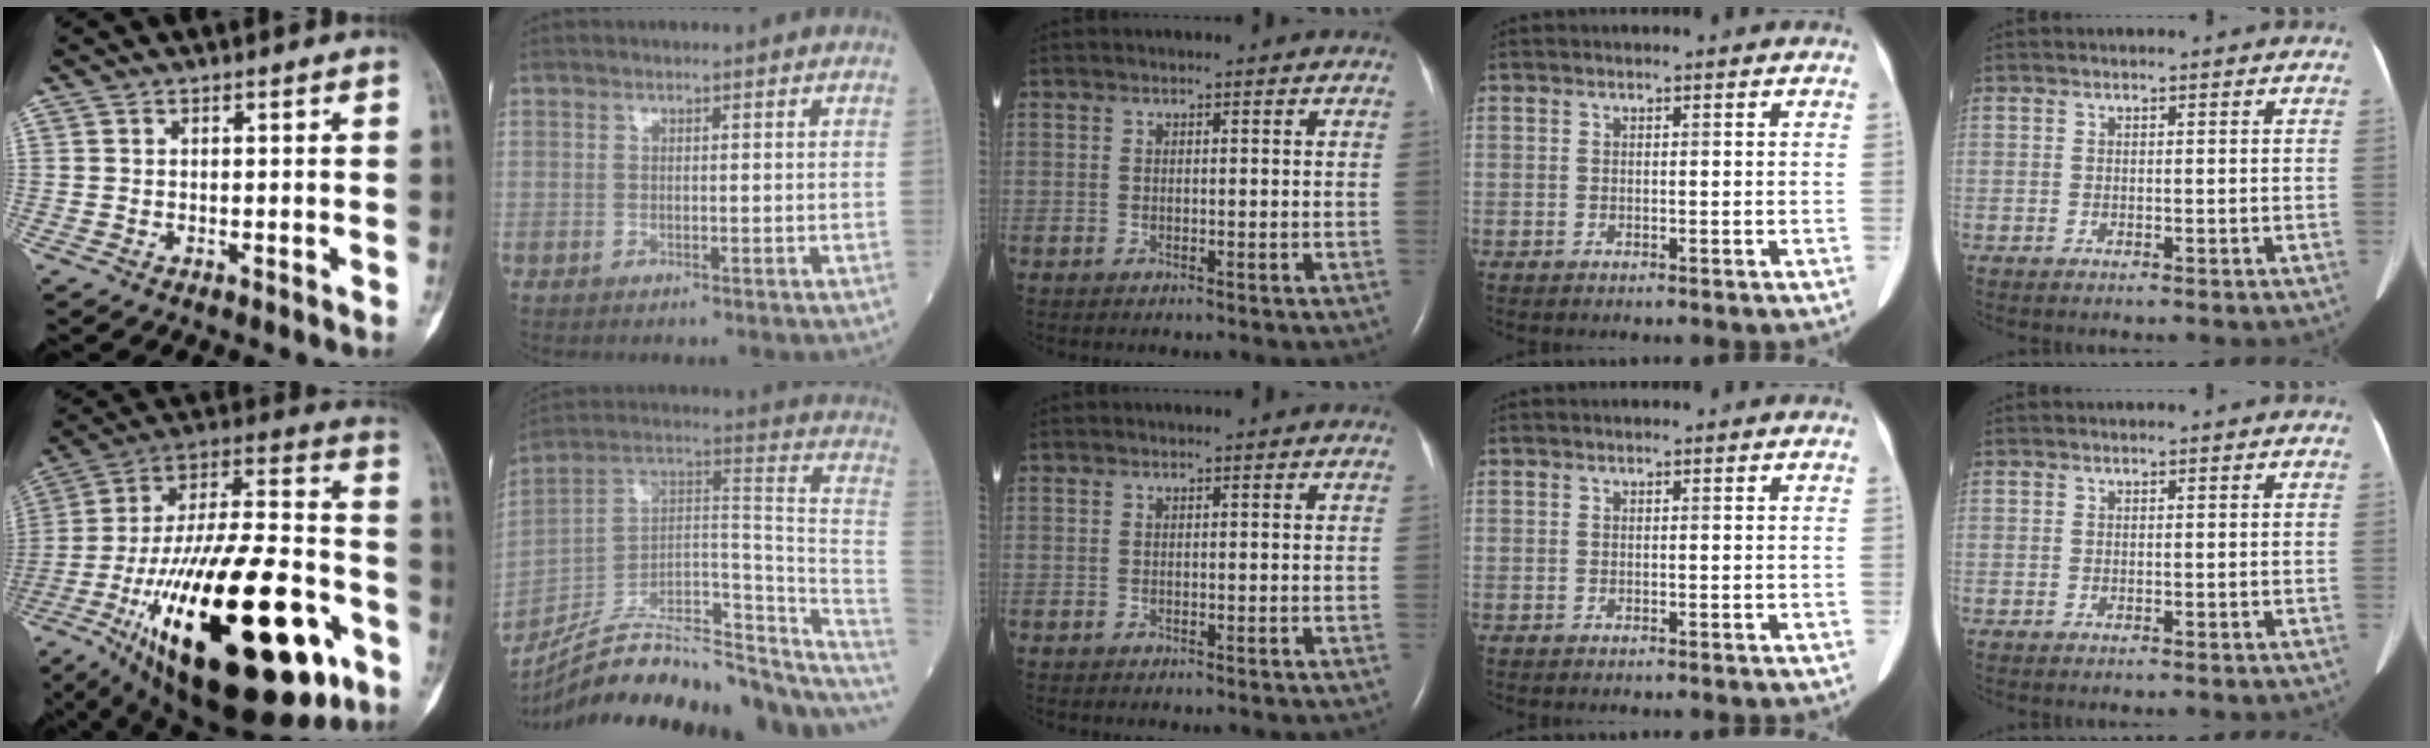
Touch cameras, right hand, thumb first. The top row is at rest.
{"thumb": {"total": 42.7, "force": [-16.7, 16.5, 35.6], "torque": [-0.582, 0.044, -0.260]}, "index": {"total": 23.9, "force": [-18.3, 6.4, 14.0], "torque": [-0.181, 0.041, -0.286]}}